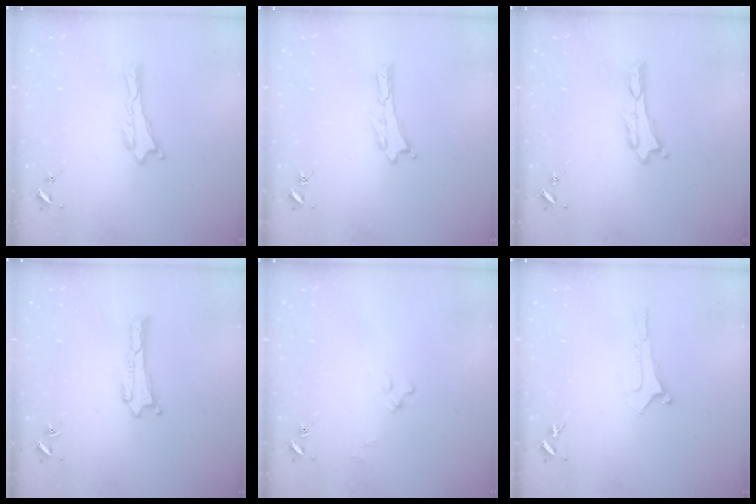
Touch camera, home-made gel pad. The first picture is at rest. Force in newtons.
{"total": 0.0}
{"total": 0.0}
{"total": 0.0}
{"total": 3.0, "press": 3.0, "slide": 0.2}
{"total": 0.0}